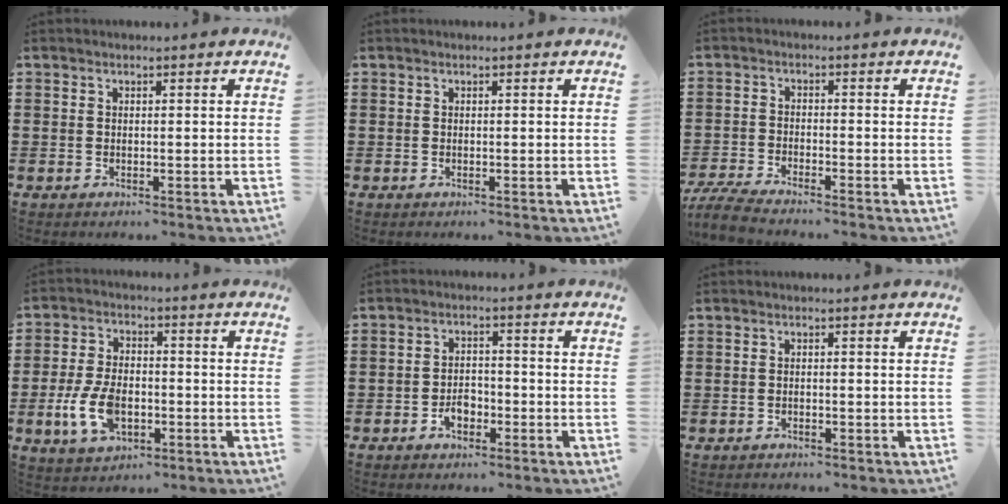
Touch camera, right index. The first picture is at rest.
{"total": 0.0}
{"total": 4.3, "force": [-4.1, -0.1, 1.3], "torque": [-0.043, -0.015, -0.086]}
{"total": 8.8, "force": [-2.6, 5.3, 6.6], "torque": [-0.160, -0.003, -0.050]}
{"total": 3.0, "force": [-1.6, 1.9, 1.8], "torque": [-0.036, 0.002, -0.030]}
{"total": 0.5, "force": [-0.5, 0.1, 0.1], "torque": [-0.004, -0.003, -0.010]}